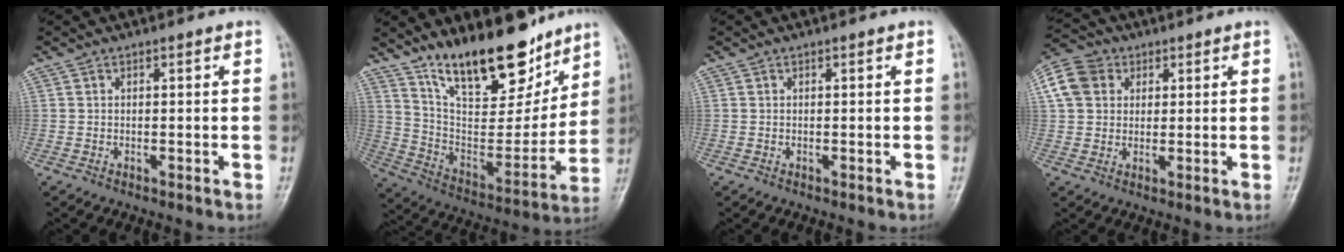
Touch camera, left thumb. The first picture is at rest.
{"total": 21.0, "force": [15.0, 8.3, 12.3], "torque": [-0.148, -0.087, 0.260]}
{"total": 0.0}
{"total": 9.3, "force": [2.9, 7.6, 4.6], "torque": [-0.080, 0.012, 0.046]}